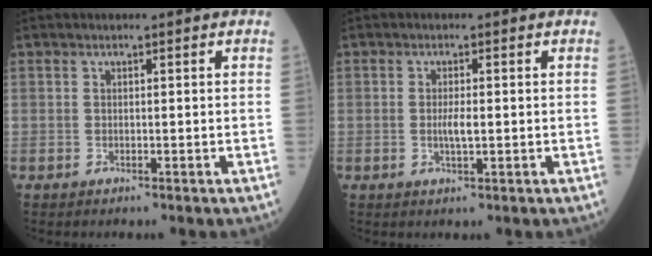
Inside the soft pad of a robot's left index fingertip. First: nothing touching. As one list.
[{"total": 2.2, "force": [-0.1, 0.4, 2.2], "torque": [-0.046, -0.001, -0.001]}]